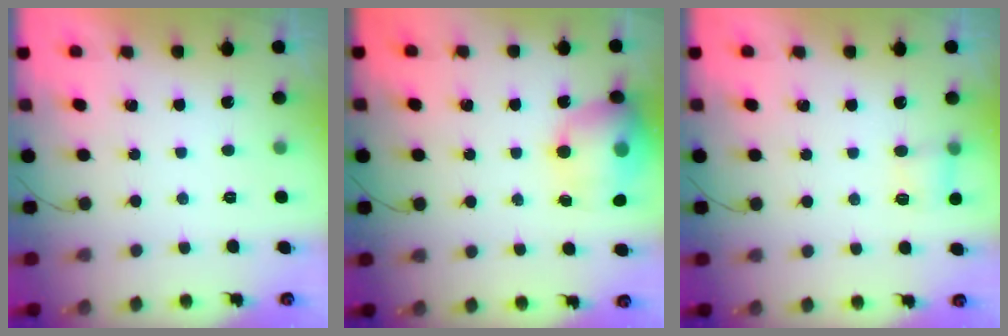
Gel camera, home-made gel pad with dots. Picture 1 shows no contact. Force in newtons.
{"total": 17.1, "press": 16.9, "slide": 2.9}
{"total": 4.6, "press": 4.4, "slide": 1.2}